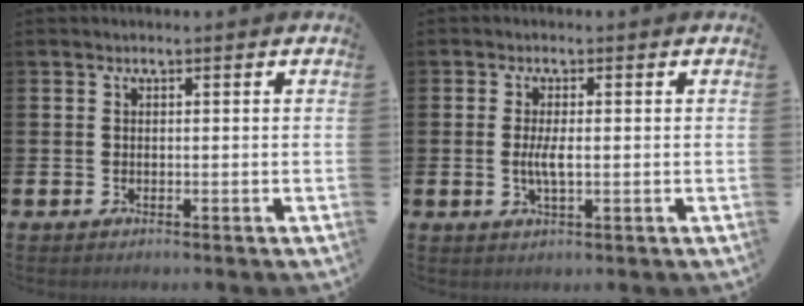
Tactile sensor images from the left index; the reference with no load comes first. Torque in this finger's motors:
{"motor_torque": [0.77, 0.00, 0.12, 0.15]}